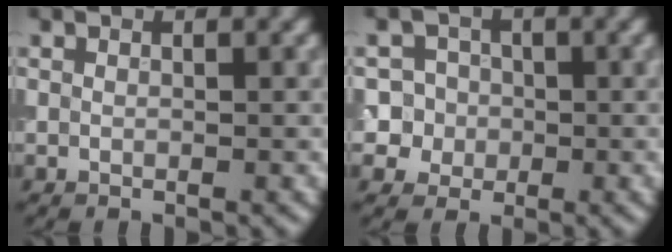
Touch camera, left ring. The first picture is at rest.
{"total": 5.9, "force": [-0.1, 5.6, 1.6], "torque": [-0.007, 0.031, -0.021]}